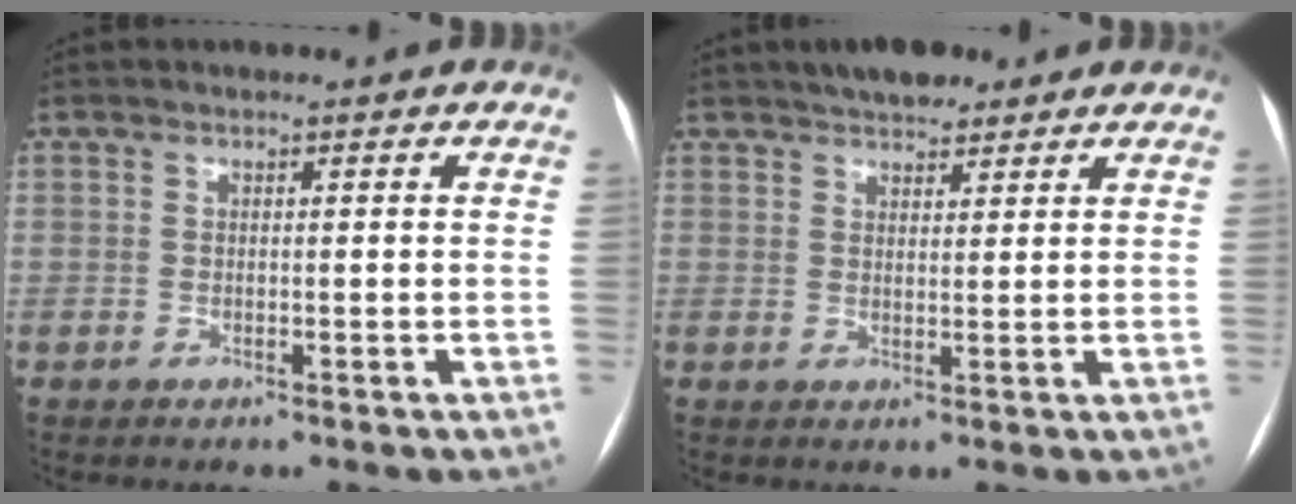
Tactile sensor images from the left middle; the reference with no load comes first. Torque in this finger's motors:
{"motor_torque": [0.10, -0.07, 0.03, 0.00]}